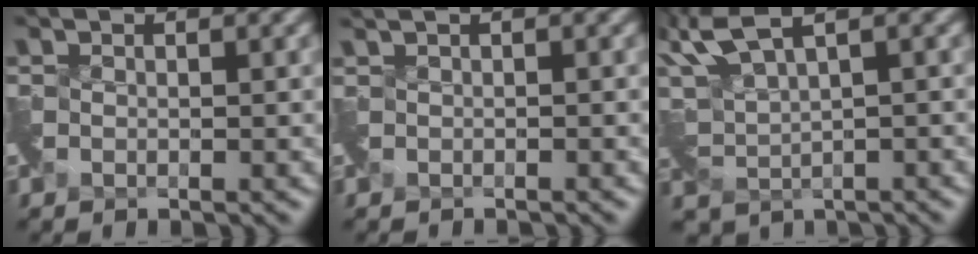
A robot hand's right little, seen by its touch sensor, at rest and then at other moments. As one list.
[{"total": 0.9, "force": [-0.4, 0.2, 0.8], "torque": [-0.016, -0.012, -0.012]}, {"total": 4.9, "force": [3.4, 1.8, 2.9], "torque": [-0.079, 0.003, 0.071]}]